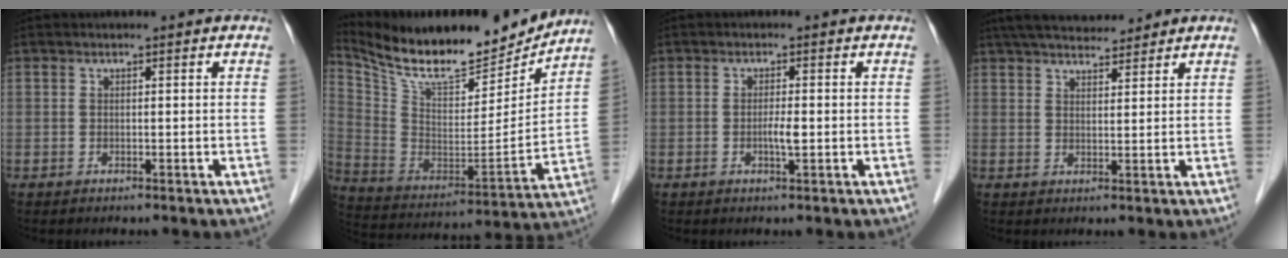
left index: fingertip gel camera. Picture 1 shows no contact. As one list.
[{"total": 21.1, "force": [18.9, 4.3, 8.5], "torque": [-0.166, -0.023, 0.313]}, {"total": 1.8, "force": [-0.4, 0.2, 1.8], "torque": [-0.034, -0.003, -0.008]}, {"total": 10.3, "force": [9.1, 2.1, 4.3], "torque": [-0.066, 0.023, 0.140]}]